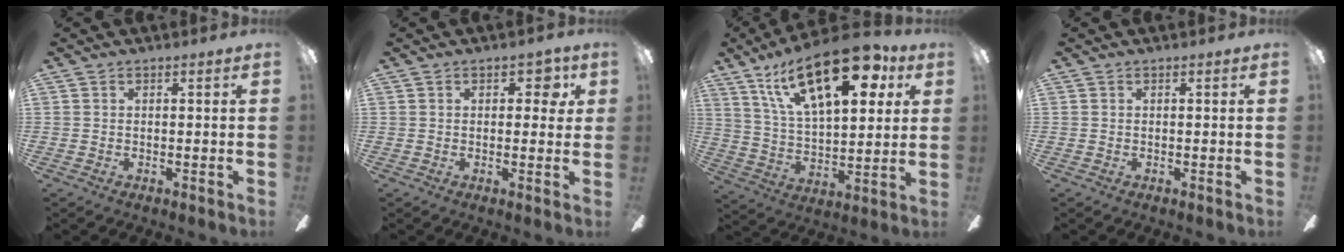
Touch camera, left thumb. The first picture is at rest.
{"total": 4.5, "force": [1.6, 2.5, 3.4], "torque": [-0.039, 0.000, 0.022]}
{"total": 25.1, "force": [13.0, 11.5, 18.2], "torque": [-0.292, -0.048, 0.215]}
{"total": 0.0}